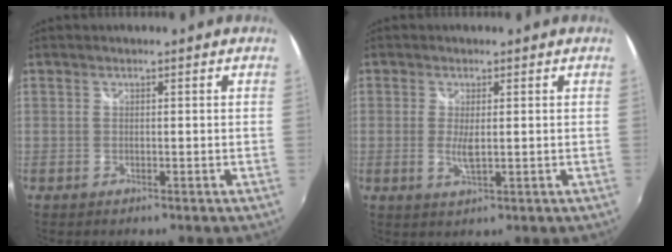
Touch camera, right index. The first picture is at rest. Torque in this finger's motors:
{"motor_torque": [-0.02, 0.08, 0.03, 0.01]}